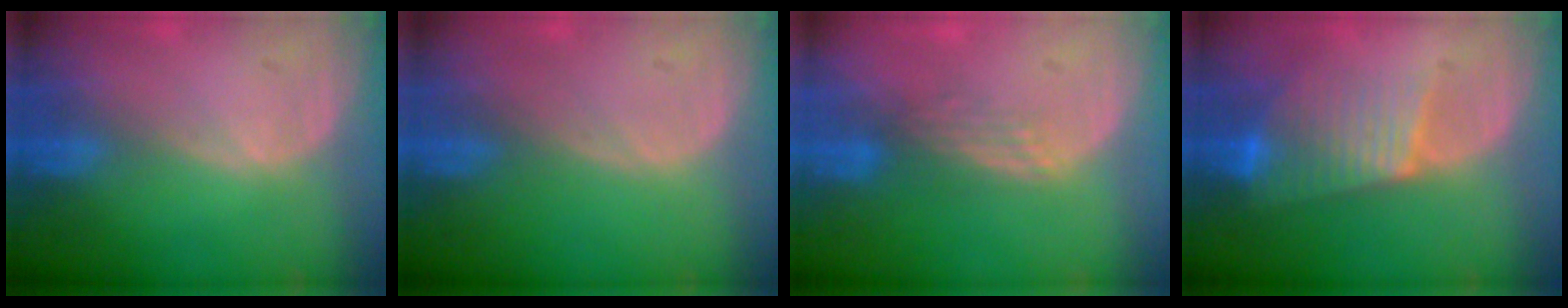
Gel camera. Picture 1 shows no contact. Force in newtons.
{"total": 0.0}
{"total": 3.0, "press": 2.5, "slide": 1.7}
{"total": 7.5, "press": 6.6, "slide": 3.6}